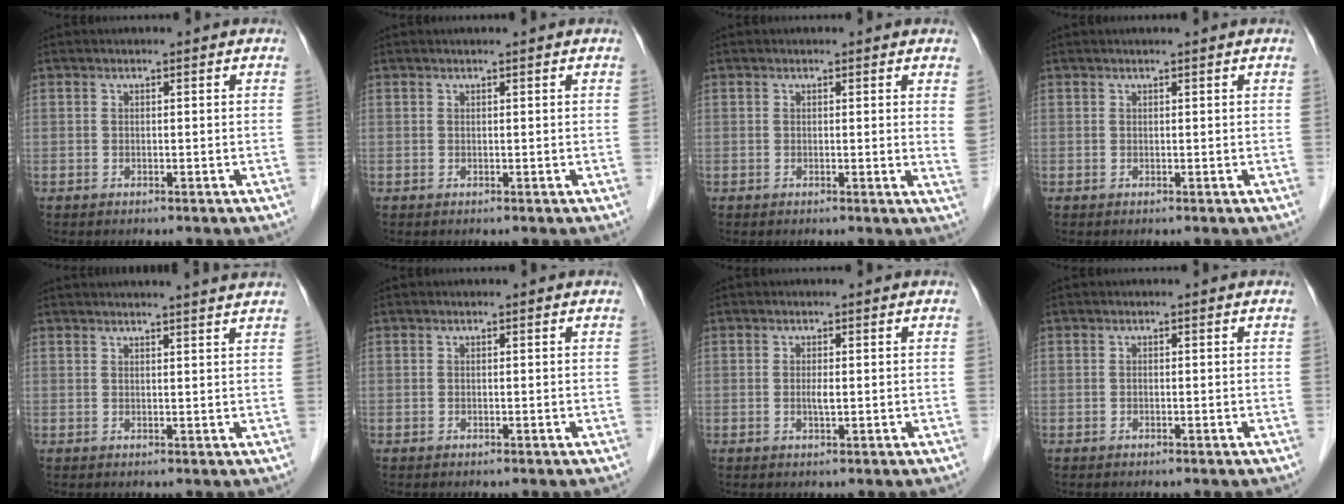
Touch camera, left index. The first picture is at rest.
{"total": 1.2, "force": [1.0, 0.0, 0.6], "torque": [-0.006, 0.014, 0.019]}
{"total": 2.4, "force": [1.5, 0.2, 1.9], "torque": [-0.026, -0.005, 0.003]}
{"total": 1.4, "force": [1.2, 0.0, 0.8], "torque": [-0.008, 0.015, 0.020]}
{"total": 9.1, "force": [8.4, -0.7, 3.4], "torque": [-0.045, 0.015, 0.088]}
{"total": 0.0}
{"total": 1.2, "force": [0.0, 0.1, 1.1], "torque": [-0.026, -0.002, 0.001]}
{"total": 0.0}